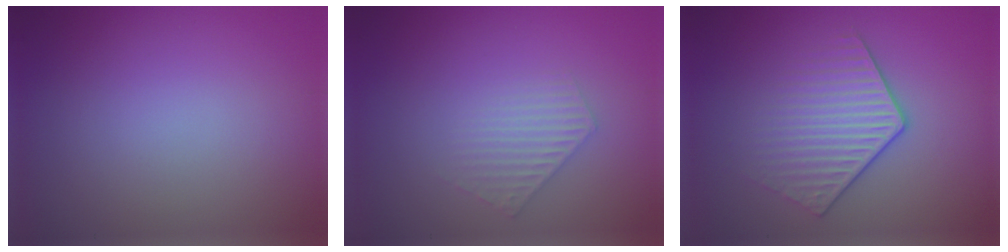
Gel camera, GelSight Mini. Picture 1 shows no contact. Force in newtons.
{"total": 1.9, "press": 1.9, "slide": 0.3}
{"total": 3.8, "press": 3.1, "slide": 2.2}